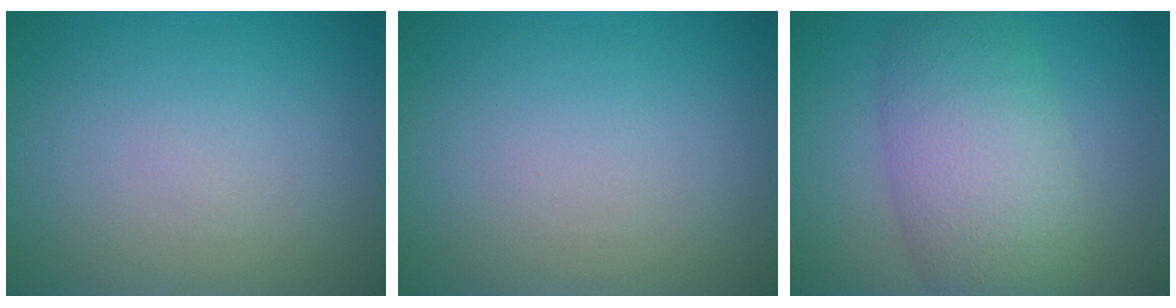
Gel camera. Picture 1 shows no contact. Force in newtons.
{"total": 0.0}
{"total": 7.6, "press": 7.6, "slide": 0.2}